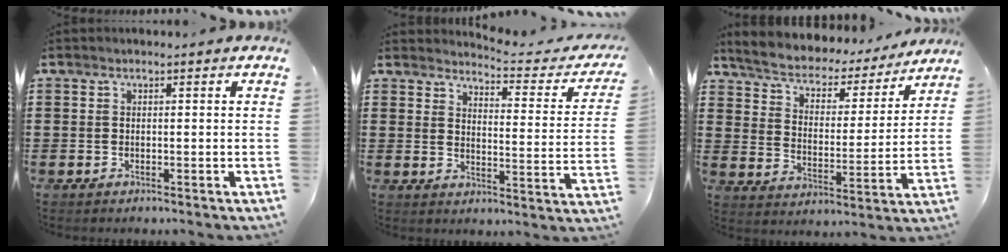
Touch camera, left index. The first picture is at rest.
{"total": 3.8, "force": [3.6, -0.2, 1.2], "torque": [-0.028, -0.034, 0.053]}
{"total": 4.3, "force": [4.0, 1.3, 1.0], "torque": [-0.044, -0.030, 0.060]}